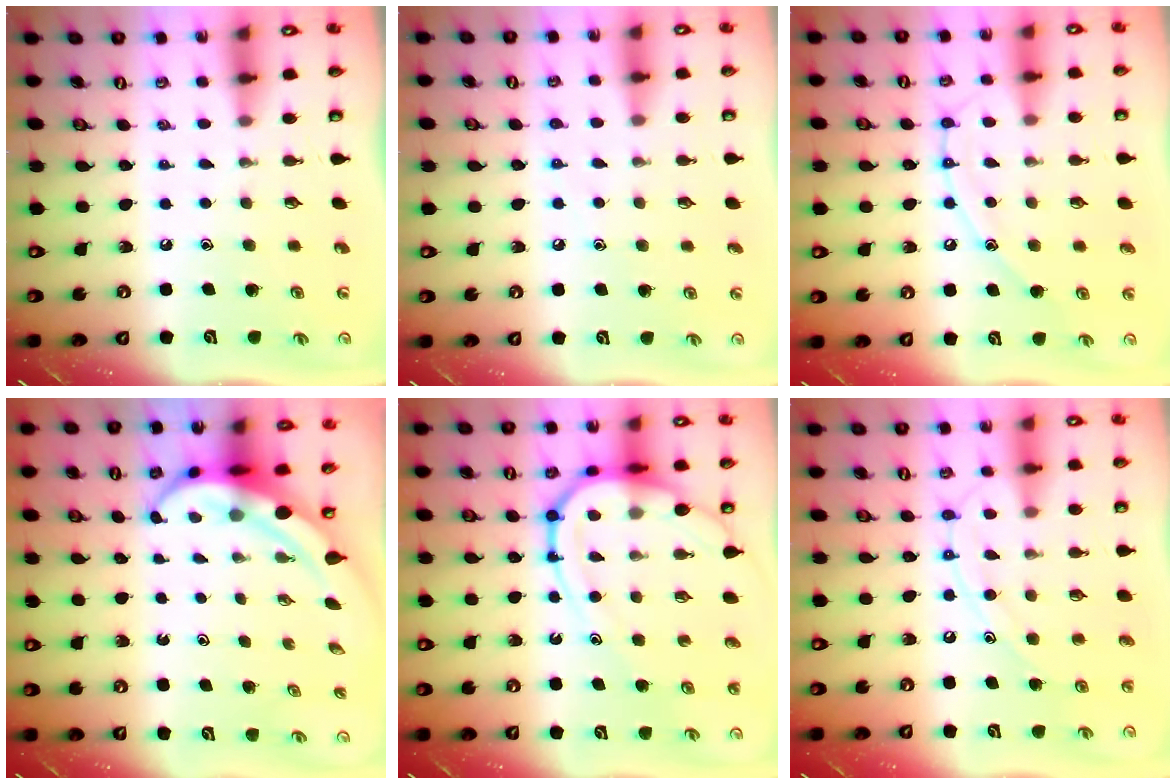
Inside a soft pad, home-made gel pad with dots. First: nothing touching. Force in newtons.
{"total": 5.4, "press": 5.3, "slide": 0.6}
{"total": 10.7, "press": 10.7, "slide": 1.0}
{"total": 4.3, "press": 4.1, "slide": 1.1}
{"total": 13.4, "press": 13.3, "slide": 1.3}
{"total": 10.2, "press": 10.2, "slide": 0.9}